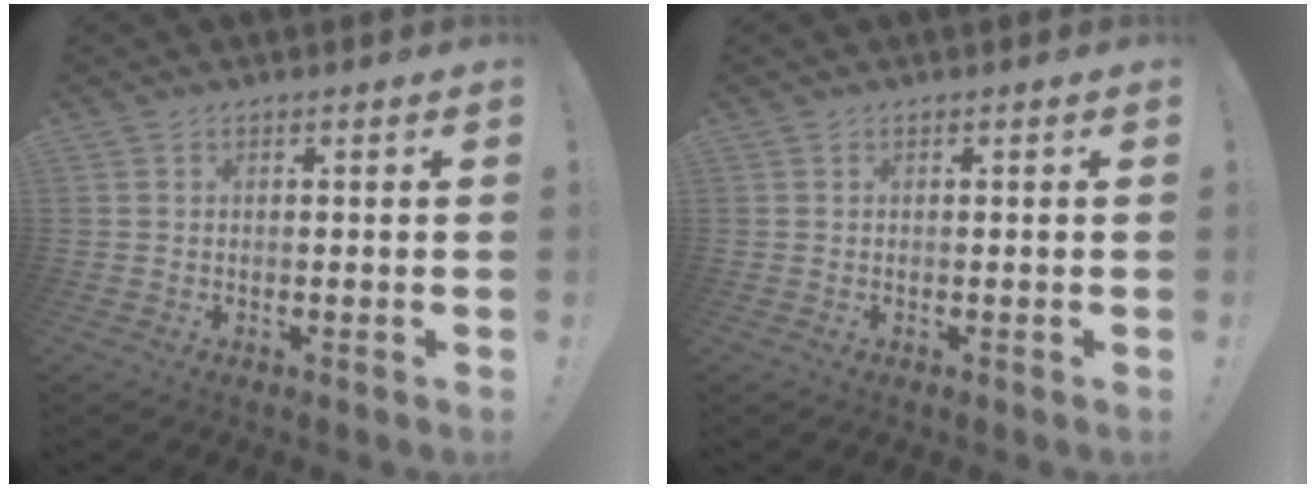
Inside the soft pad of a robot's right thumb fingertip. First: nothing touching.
{"total": 0.0}